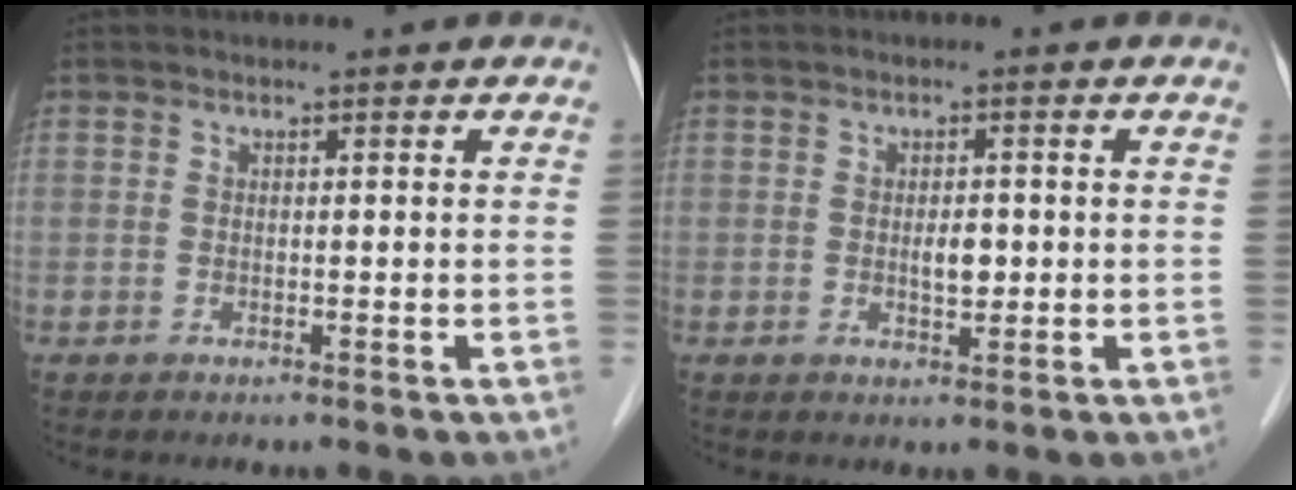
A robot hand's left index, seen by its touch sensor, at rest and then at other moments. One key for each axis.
{"total": 2.2, "fx": -0.1, "fy": 1.0, "fz": 2.0, "tx": -0.034, "ty": 0.000, "tz": -0.001}